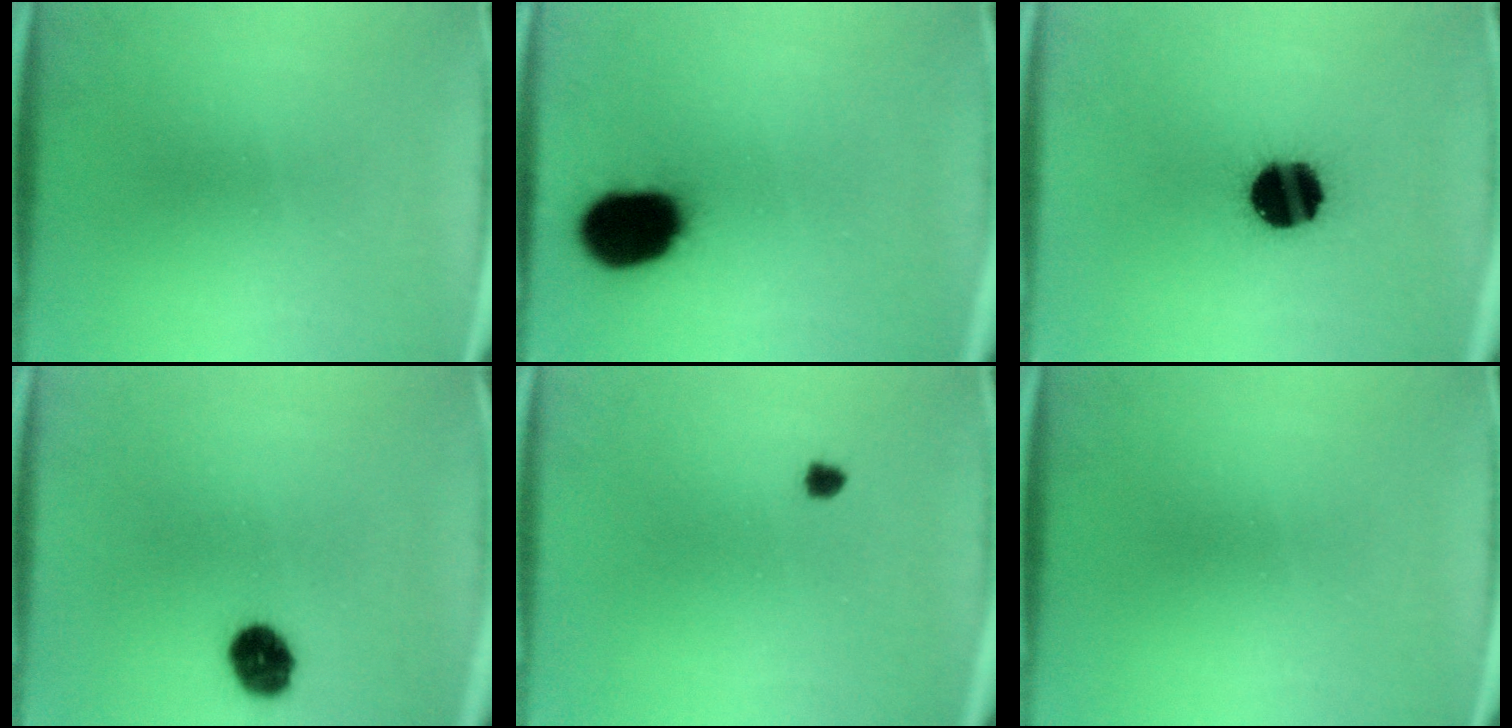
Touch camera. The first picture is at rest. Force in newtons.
{"total": 17.1}
{"total": 16.6}
{"total": 7.1}
{"total": 1.1}
{"total": 0.0}